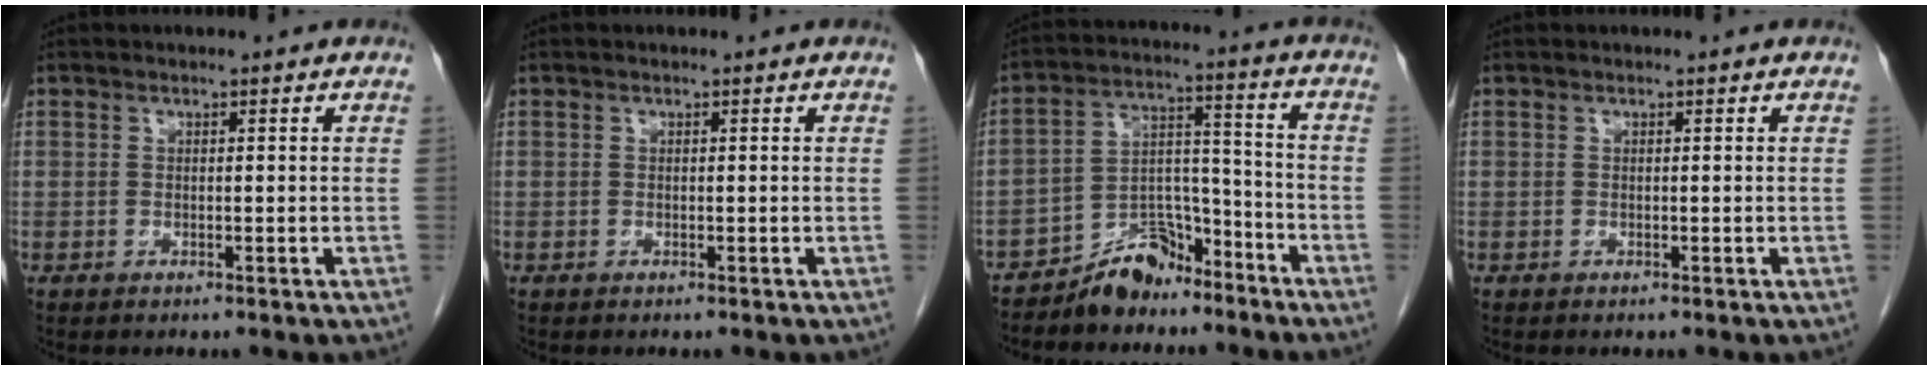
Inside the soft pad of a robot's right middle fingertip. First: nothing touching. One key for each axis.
{"total": 0.0}
{"total": 8.0, "fx": -6.8, "fy": 3.6, "fz": 2.3, "tx": -0.038, "ty": 0.029, "tz": -0.123}
{"total": 0.0}